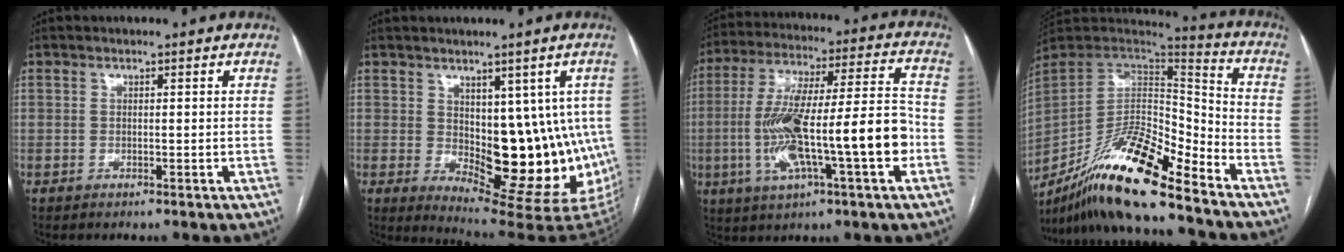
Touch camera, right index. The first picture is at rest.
{"total": 15.5, "force": [-0.4, 7.5, 13.6], "torque": [-0.148, -0.004, 0.015]}
{"total": 19.6, "force": [-4.4, 2.4, 19.0], "torque": [-0.349, 0.014, -0.069]}
{"total": 19.6, "force": [-15.0, 2.1, 12.5], "torque": [-0.250, -0.006, -0.276]}